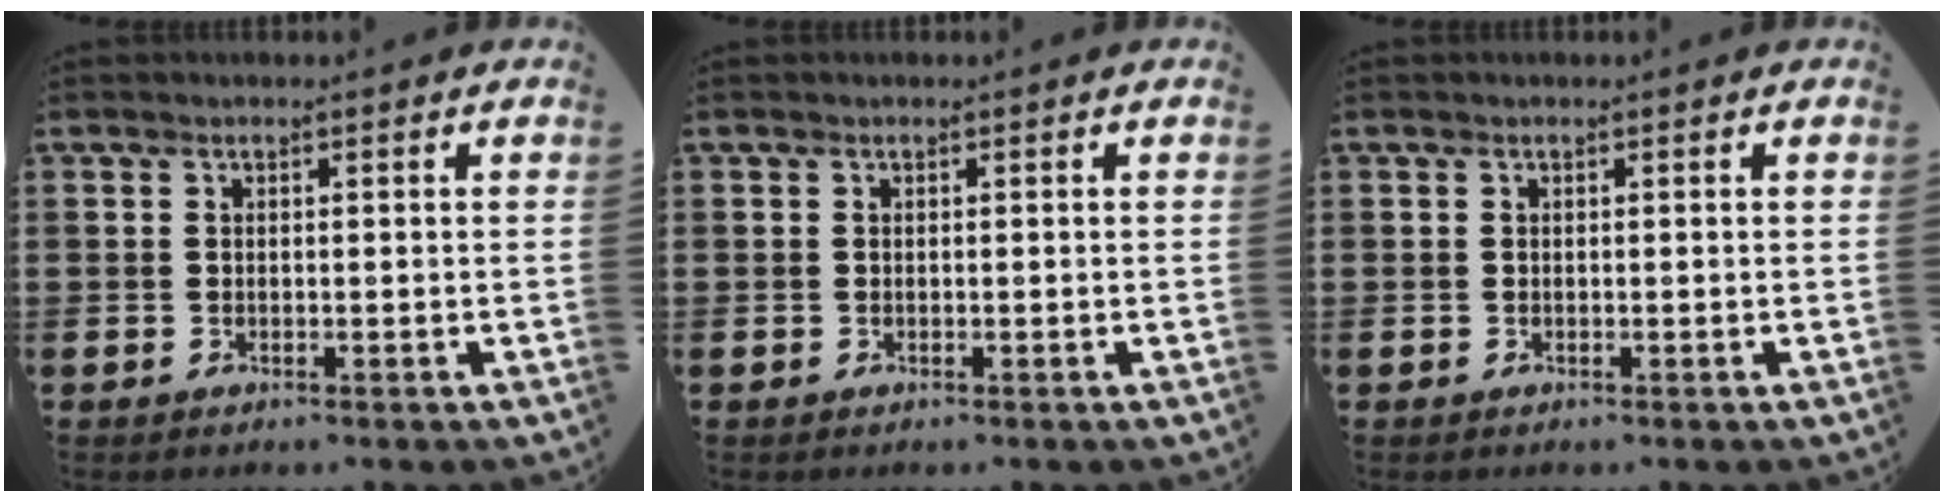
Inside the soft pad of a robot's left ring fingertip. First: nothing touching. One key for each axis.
{"total": 0.0}
{"total": 0.0}